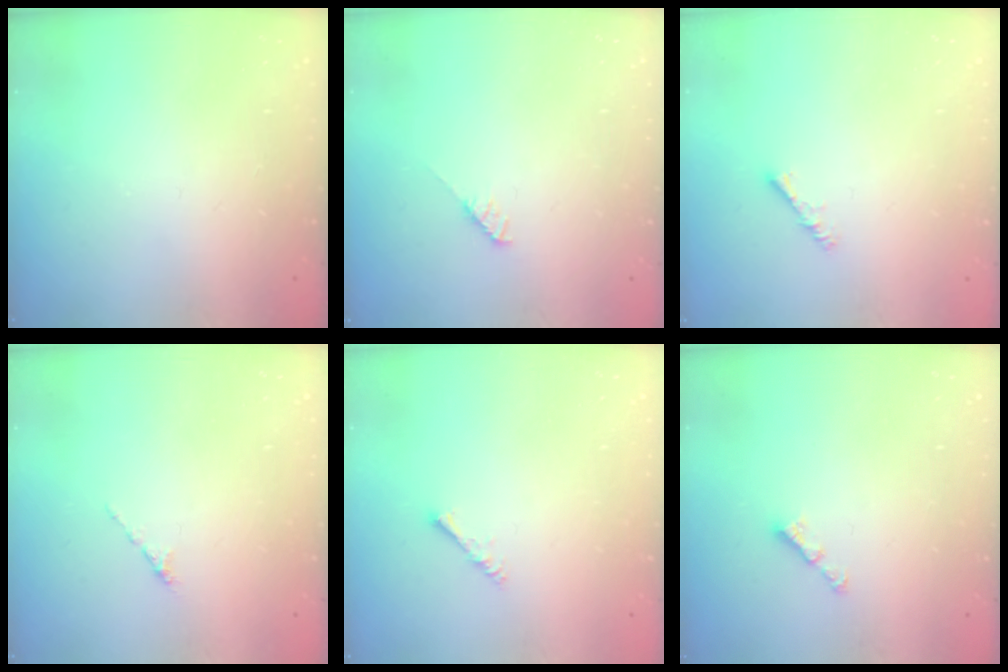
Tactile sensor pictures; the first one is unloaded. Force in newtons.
{"total": 4.1, "press": 4.1, "slide": 0.3}
{"total": 2.3, "press": 2.3, "slide": 0.4}
{"total": 0.0}
{"total": 1.4, "press": 1.3, "slide": 0.3}
{"total": 3.0, "press": 2.9, "slide": 0.5}